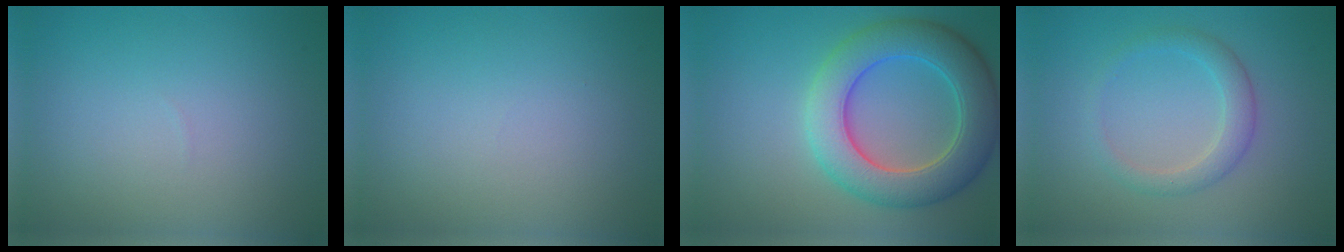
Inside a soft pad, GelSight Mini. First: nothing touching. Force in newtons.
{"total": 0.0}
{"total": 7.9, "press": 7.9, "slide": 0.4}
{"total": 2.5, "press": 2.5, "slide": 0.2}